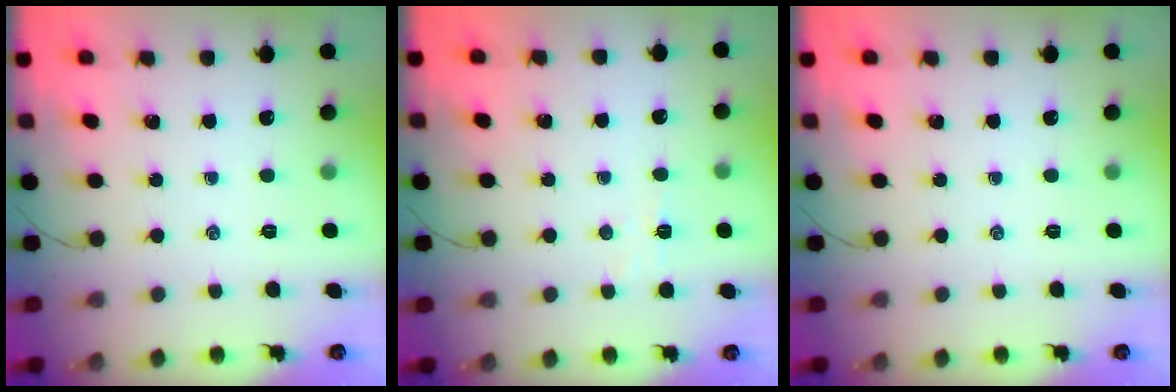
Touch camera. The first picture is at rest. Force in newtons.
{"total": 3.6, "press": 3.4, "slide": 1.1}
{"total": 0.0}